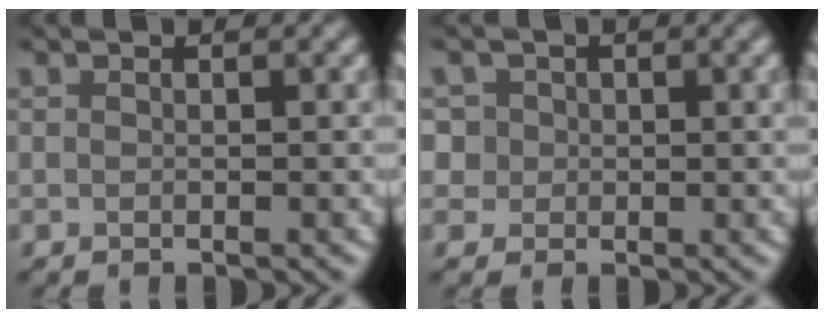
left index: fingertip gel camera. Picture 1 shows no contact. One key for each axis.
{"total": 2.6, "fx": 0.4, "fy": 2.5, "fz": 0.6, "tx": -0.015, "ty": 0.005, "tz": 0.011}